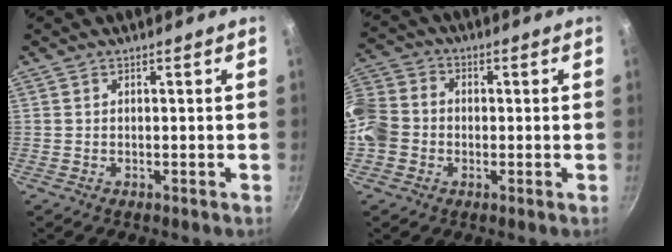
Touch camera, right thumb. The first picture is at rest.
{"total": 11.5, "force": [-2.1, 9.6, 5.9], "torque": [-0.111, 0.031, -0.060]}